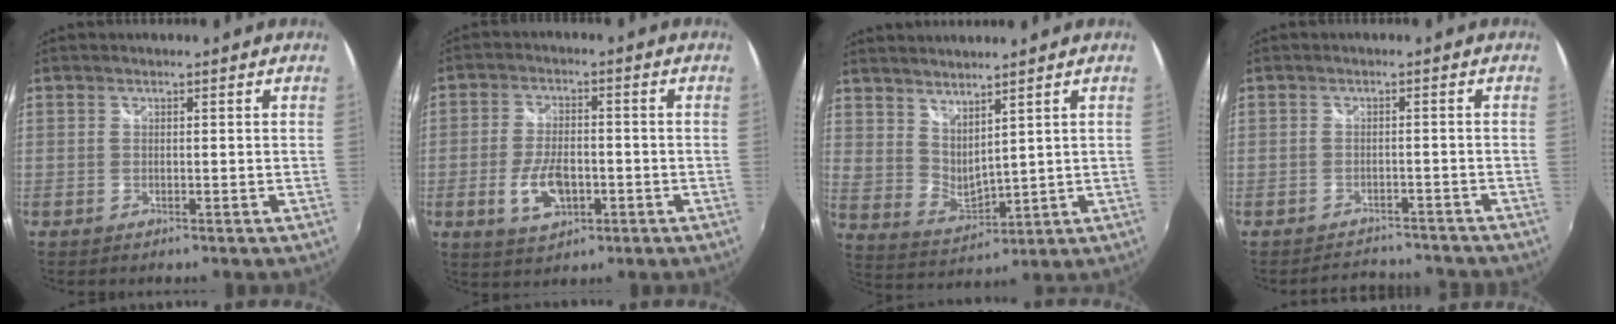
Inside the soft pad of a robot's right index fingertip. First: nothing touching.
{"total": 8.1, "force": [-2.5, 4.3, 6.4], "torque": [-0.134, -0.006, -0.041]}
{"total": 7.9, "force": [6.0, 3.0, 4.1], "torque": [-0.074, -0.007, 0.126]}
{"total": 5.8, "force": [-5.3, 2.3, 0.7], "torque": [-0.016, 0.018, -0.071]}